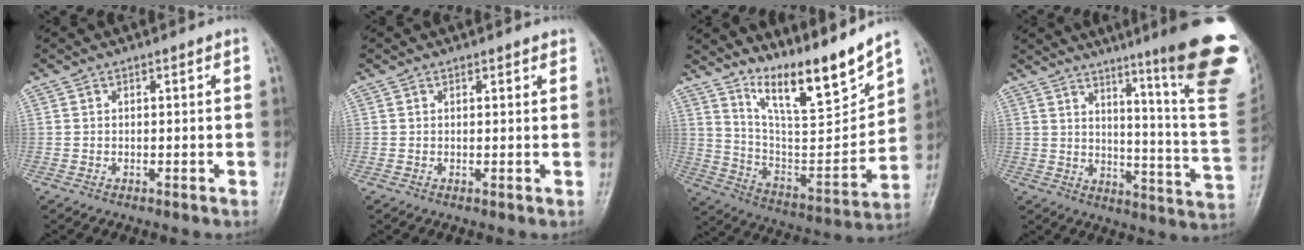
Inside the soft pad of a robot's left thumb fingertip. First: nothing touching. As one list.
[{"total": 1.1, "force": [0.9, 0.4, 0.4], "torque": [0.000, -0.002, 0.009]}, {"total": 16.2, "force": [13.5, 1.9, 8.8], "torque": [-0.117, -0.094, 0.245]}, {"total": 24.6, "force": [13.9, 2.1, 20.1], "torque": [-0.219, -0.084, 0.184]}]